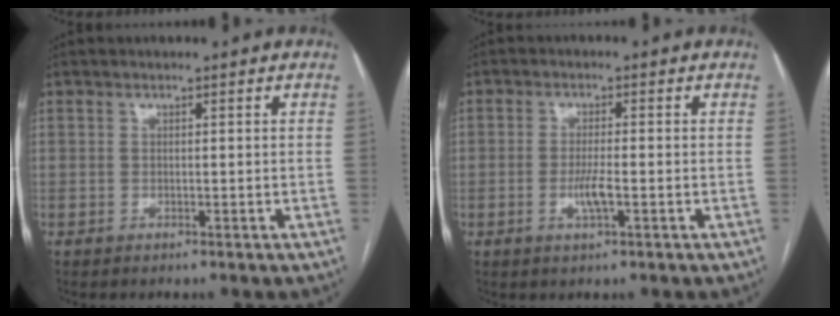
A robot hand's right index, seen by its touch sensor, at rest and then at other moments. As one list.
[{"total": 3.3, "force": [-1.0, 0.5, 3.1], "torque": [-0.065, -0.004, -0.018]}]